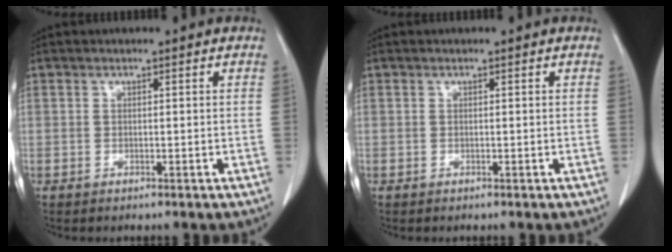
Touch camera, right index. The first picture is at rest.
{"total": 0.0}